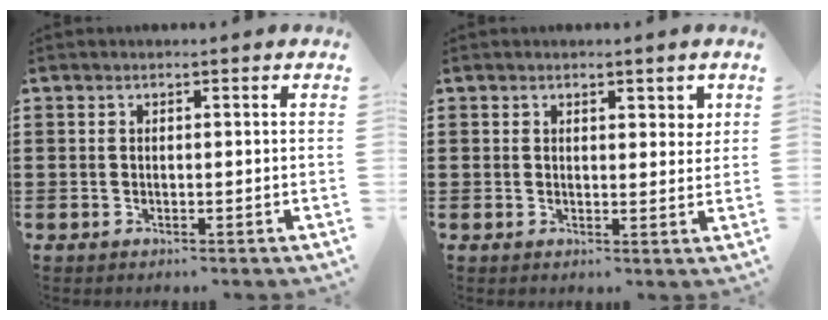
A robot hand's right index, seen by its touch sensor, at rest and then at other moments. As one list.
[{"total": 2.2, "force": [1.5, 1.1, 1.1], "torque": [-0.007, 0.002, 0.024]}]